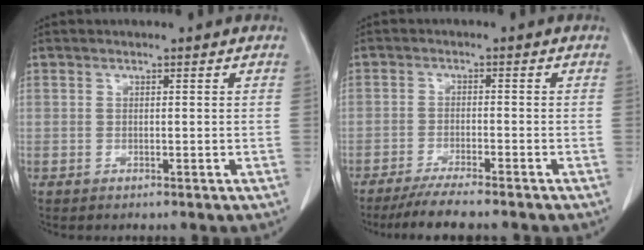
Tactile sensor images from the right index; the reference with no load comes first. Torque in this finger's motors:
{"motor_torque": [0.58, -0.64, 0.22, 0.07]}